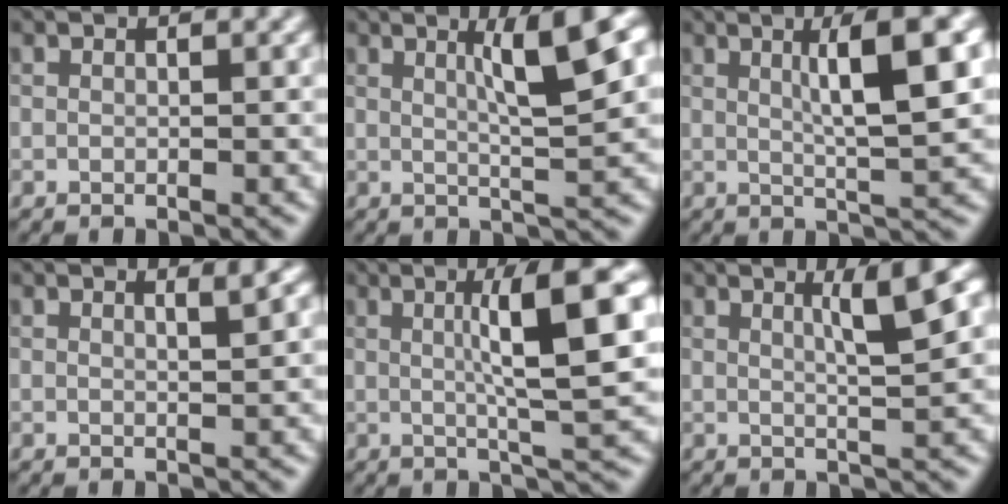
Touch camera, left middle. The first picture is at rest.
{"total": 5.8, "force": [1.9, 0.8, 5.4], "torque": [-0.077, 0.007, 0.031]}
{"total": 7.0, "force": [2.1, 1.2, 6.6], "torque": [-0.087, 0.011, 0.032]}
{"total": 1.7, "force": [0.9, 0.5, 1.3], "torque": [-0.010, 0.002, 0.007]}
{"total": 8.0, "force": [1.6, 1.2, 7.8], "torque": [-0.108, 0.012, 0.026]}
{"total": 4.0, "force": [1.5, 0.5, 3.7], "torque": [-0.049, 0.005, 0.023]}